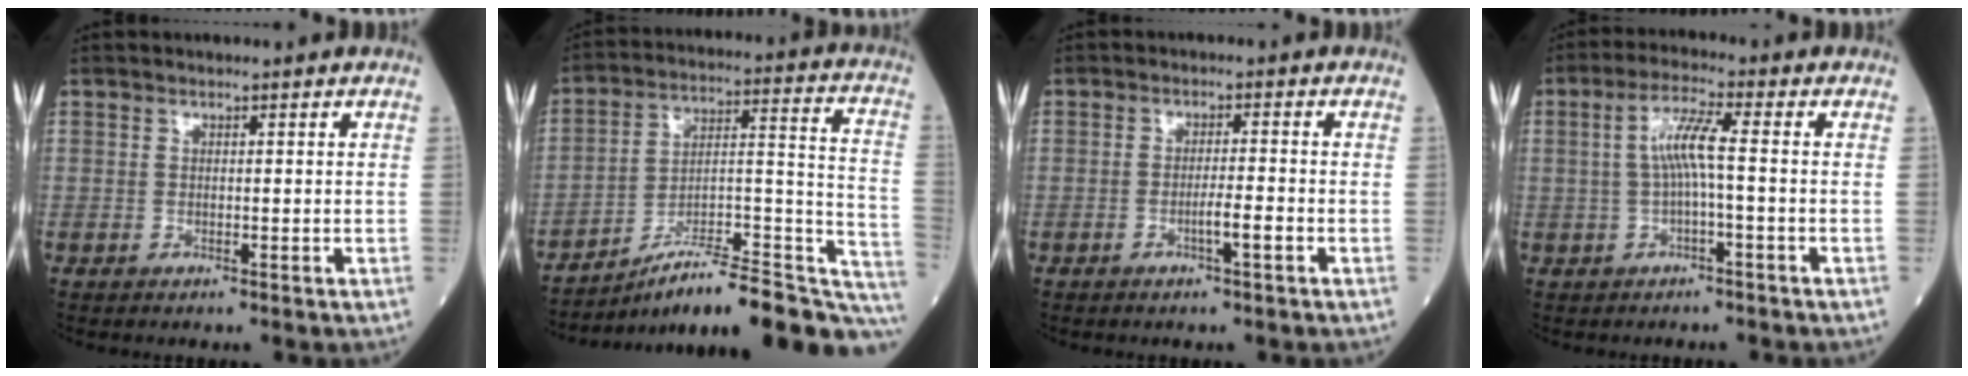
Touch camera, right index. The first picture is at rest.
{"total": 23.8, "force": [-19.2, 3.2, 13.7], "torque": [-0.121, 0.036, -0.284]}
{"total": 2.8, "force": [-1.2, -0.1, 2.6], "torque": [-0.042, 0.000, -0.023]}
{"total": 5.3, "force": [-0.1, 0.2, 5.2], "torque": [-0.104, 0.014, -0.001]}